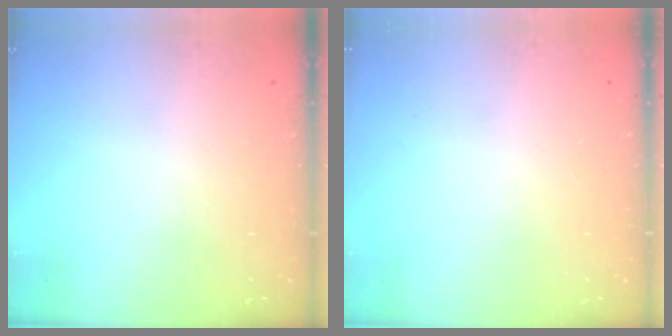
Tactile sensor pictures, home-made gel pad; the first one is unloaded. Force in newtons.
{"total": 0.0}